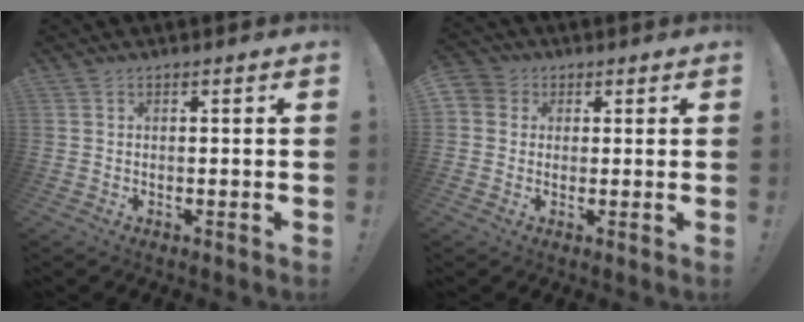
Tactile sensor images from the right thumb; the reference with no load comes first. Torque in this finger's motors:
{"motor_torque": [0.80, 0.92, 0.33, -0.35, 0.04]}